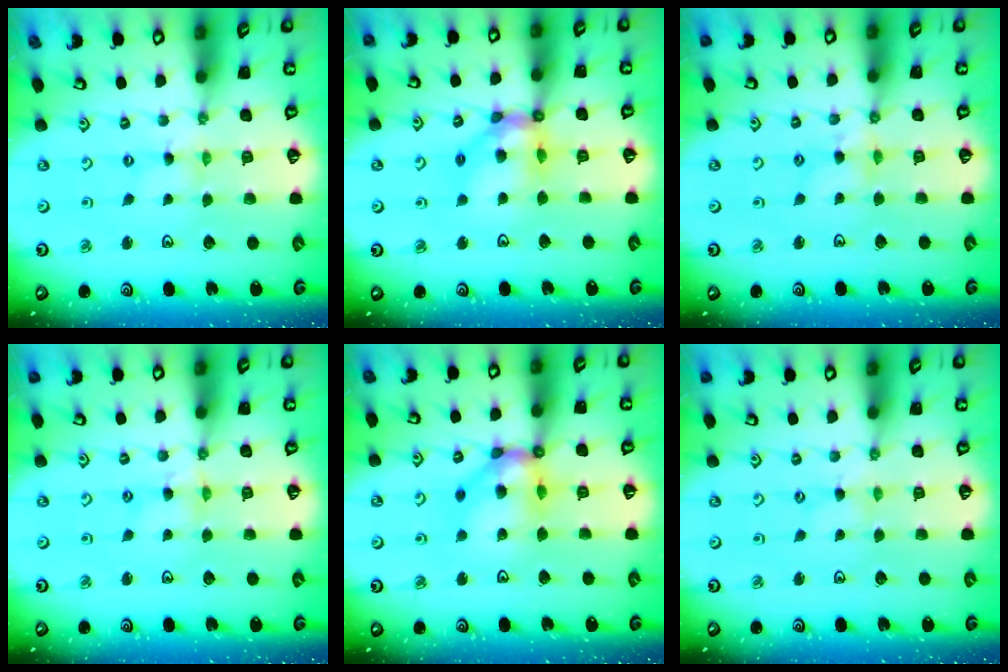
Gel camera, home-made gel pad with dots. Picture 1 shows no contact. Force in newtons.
{"total": 12.5, "press": 12.4, "slide": 1.5}
{"total": 5.2, "press": 5.2, "slide": 0.5}
{"total": 2.4, "press": 2.4, "slide": 0.3}
{"total": 13.3, "press": 13.2, "slide": 1.4}
{"total": 0.6, "press": 0.6, "slide": 0.1}